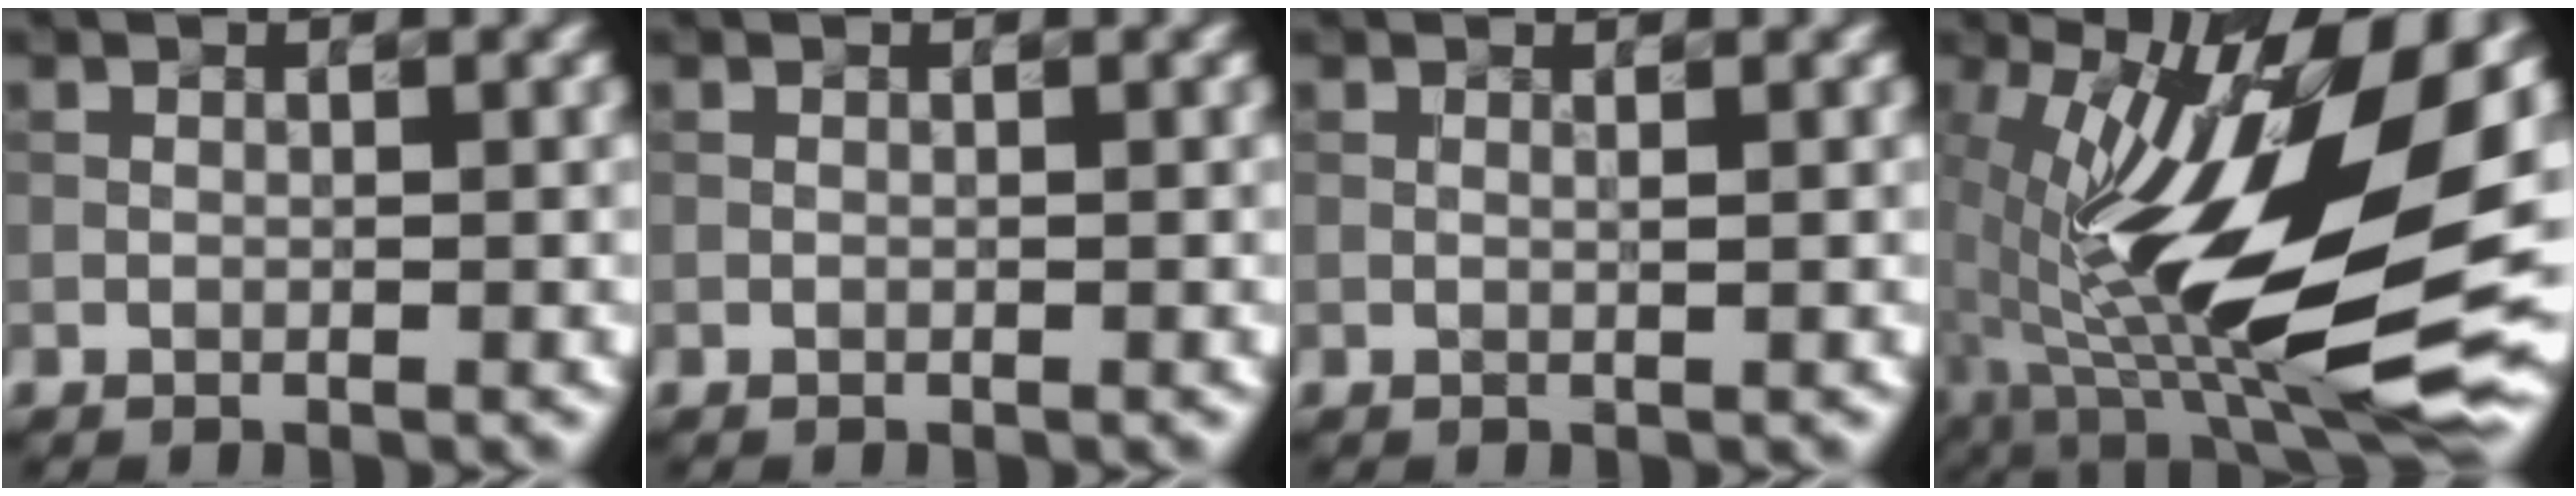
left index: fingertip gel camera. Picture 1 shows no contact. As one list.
[{"total": 0.0}, {"total": 0.7, "force": [0.3, 0.3, 0.6], "torque": [-0.005, 0.001, -0.003]}, {"total": 17.4, "force": [-1.2, 7.1, 15.9], "torque": [-0.304, -0.010, -0.029]}]